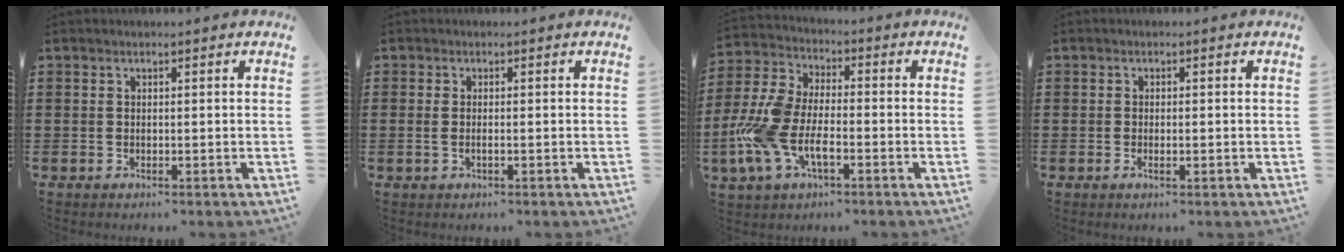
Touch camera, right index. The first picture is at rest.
{"total": 1.0, "force": [-0.3, 0.2, 0.9], "torque": [-0.018, -0.002, -0.004]}
{"total": 9.0, "force": [-3.2, 4.5, 7.1], "torque": [-0.194, -0.011, -0.068]}
{"total": 1.2, "force": [-0.2, 0.4, 1.1], "torque": [-0.019, 0.000, -0.003]}